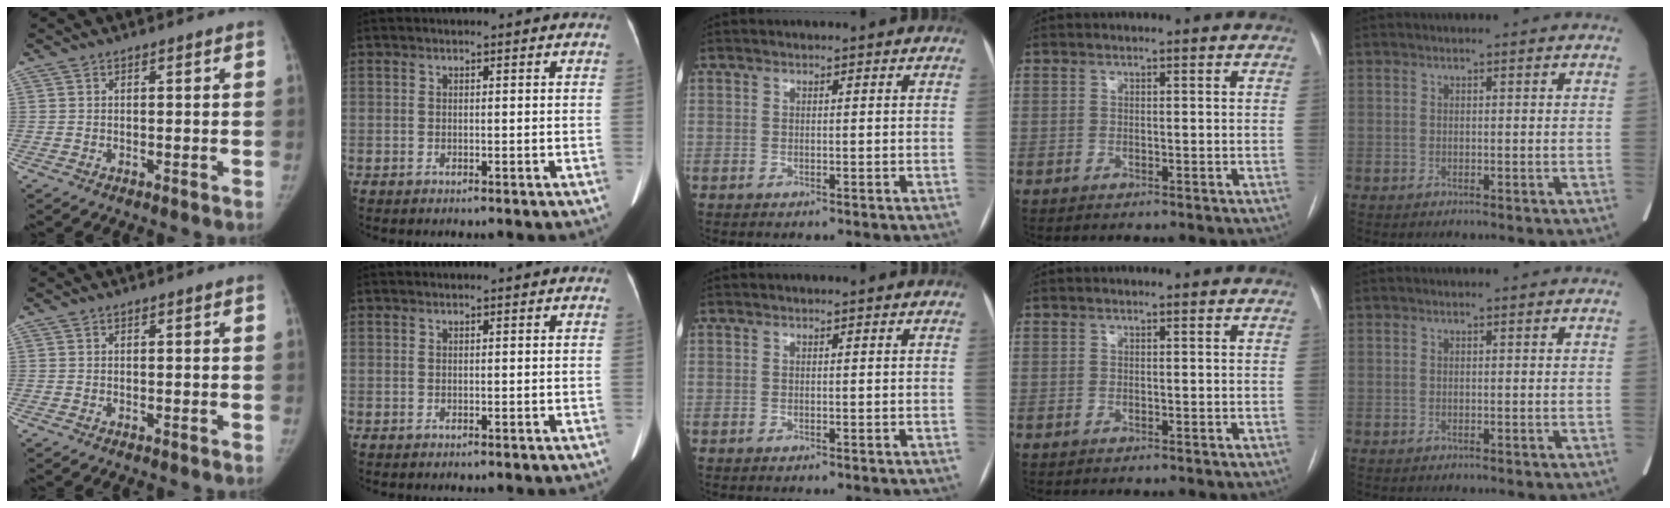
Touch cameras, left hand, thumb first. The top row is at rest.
{}